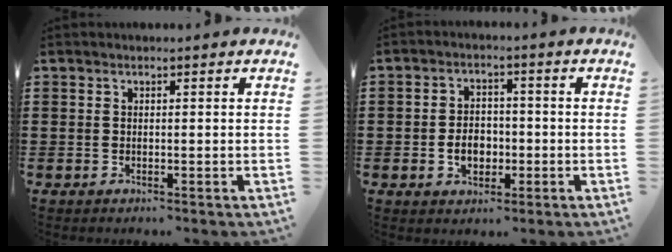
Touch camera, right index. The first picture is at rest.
{"total": 4.6, "force": [-1.1, 3.3, 3.0], "torque": [-0.052, 0.003, -0.023]}